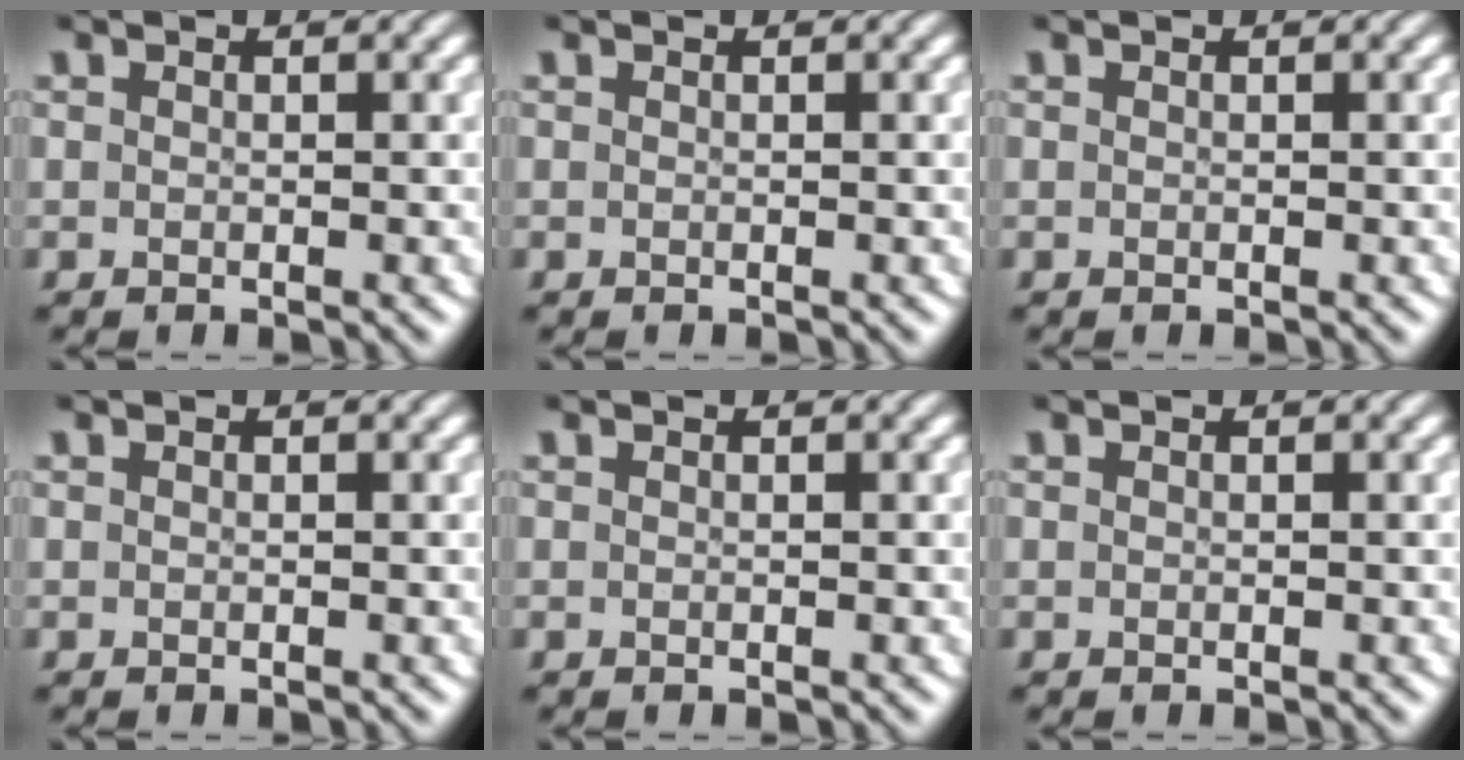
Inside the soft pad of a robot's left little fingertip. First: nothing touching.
{"total": 0.0}
{"total": 0.0}
{"total": 0.0}
{"total": 0.0}
{"total": 0.0}